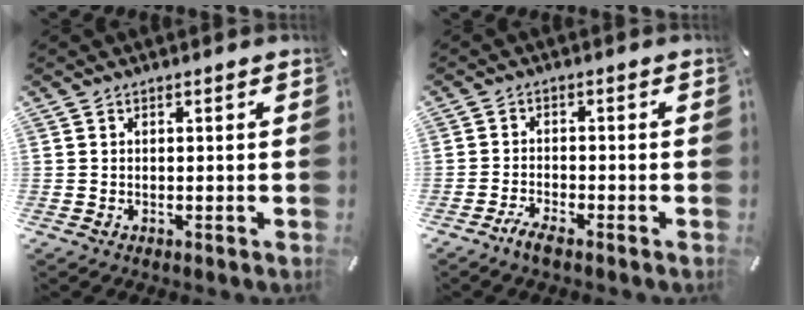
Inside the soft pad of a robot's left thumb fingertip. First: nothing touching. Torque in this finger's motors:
{"motor_torque": [-0.13, 0.15, 0.00, 0.01, 0.00]}